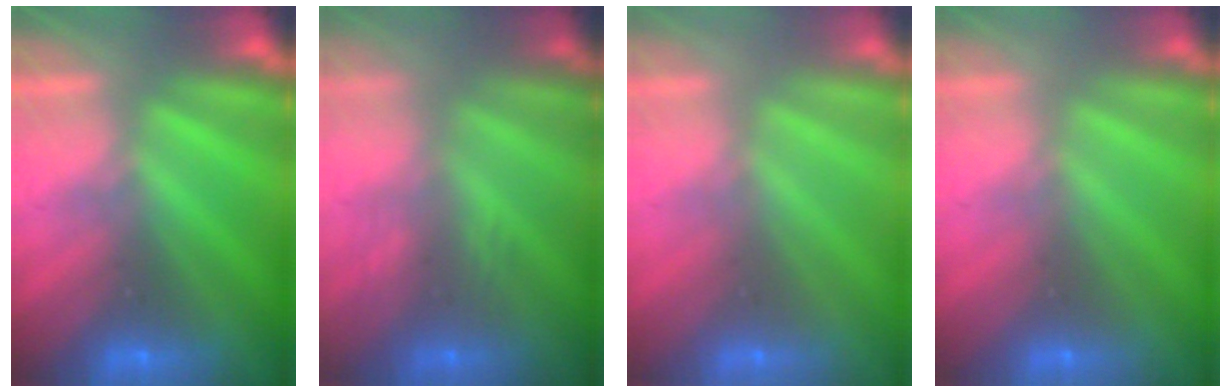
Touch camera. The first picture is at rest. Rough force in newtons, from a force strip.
{"total": 2.9}
{"total": 3.1}
{"total": 3.3}